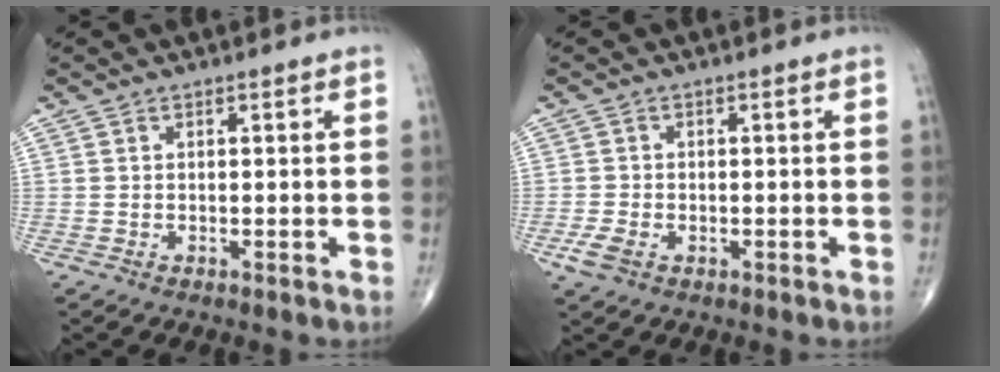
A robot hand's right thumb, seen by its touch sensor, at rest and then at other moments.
{"total": 3.2, "force": [-1.3, 2.1, 2.1], "torque": [-0.048, 0.000, -0.023]}